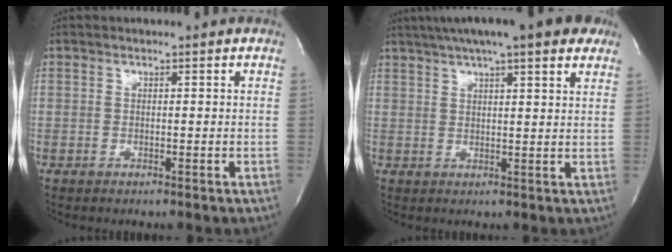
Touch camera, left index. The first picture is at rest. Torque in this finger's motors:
{"motor_torque": [0.35, -0.45, 0.96, 0.21]}